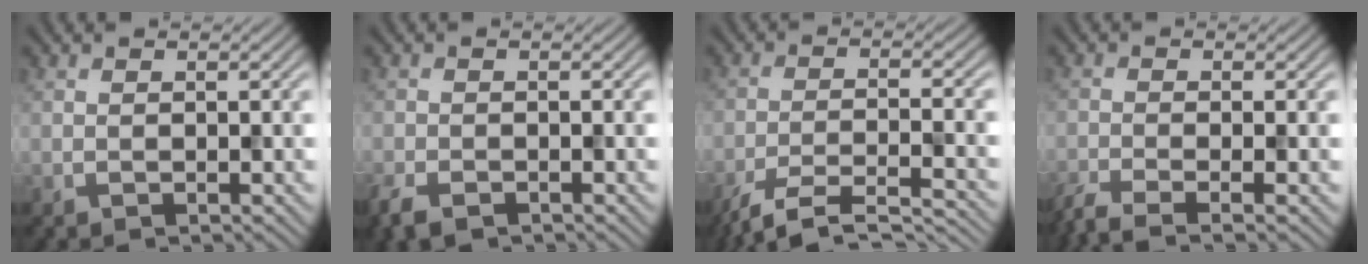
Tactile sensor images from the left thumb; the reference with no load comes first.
{"total": 3.5, "force": [-2.7, 1.4, 1.8], "torque": [-0.039, -0.015, -0.056]}
{"total": 8.5, "force": [-6.8, 1.7, 4.8], "torque": [-0.094, -0.008, -0.114]}
{"total": 4.4, "force": [-3.1, 0.8, 3.1], "torque": [-0.046, -0.007, -0.071]}